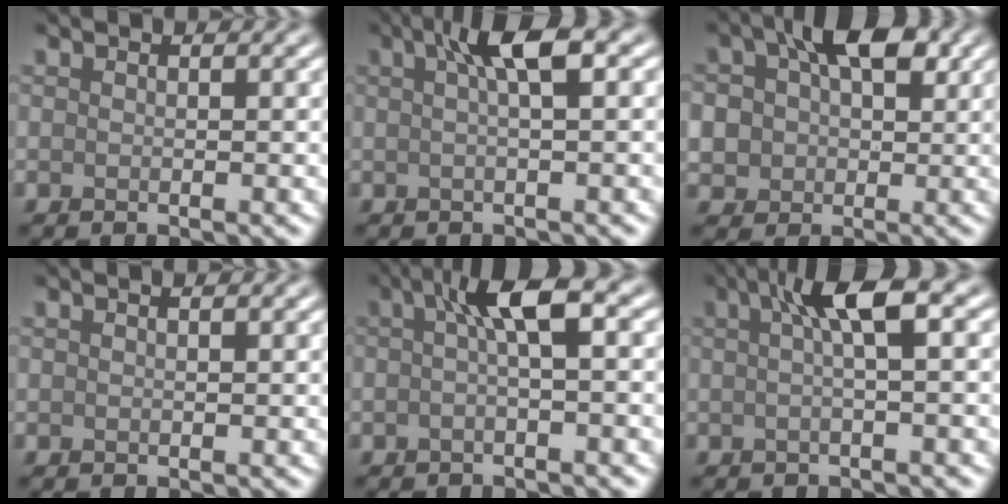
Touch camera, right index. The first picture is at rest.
{"total": 4.1, "force": [1.3, 0.7, 3.8], "torque": [-0.057, 0.014, 0.016]}
{"total": 8.6, "force": [1.6, 6.4, 5.5], "torque": [-0.095, 0.009, 0.025]}
{"total": 0.6, "force": [0.4, 0.1, 0.4], "torque": [-0.006, 0.003, 0.007]}
{"total": 4.1, "force": [0.4, 0.8, 4.0], "torque": [-0.065, 0.018, 0.001]}
{"total": 4.4, "force": [1.0, 0.8, 4.2], "torque": [-0.065, 0.016, 0.012]}